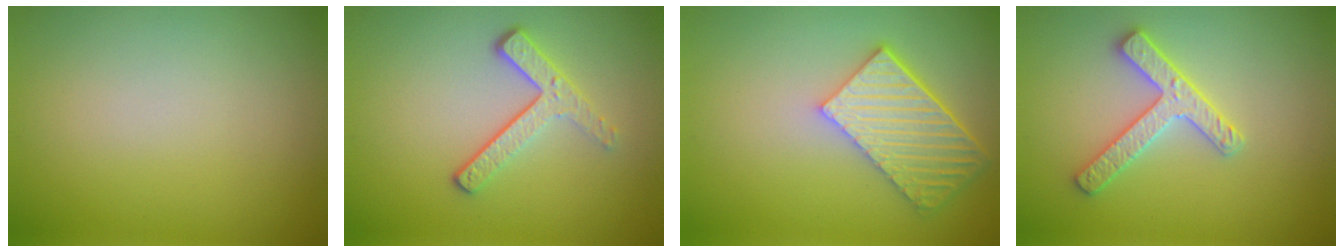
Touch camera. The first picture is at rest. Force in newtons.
{"total": 3.3, "press": 2.4, "slide": 2.3}
{"total": 5.7, "press": 4.3, "slide": 3.8}
{"total": 2.9, "press": 2.9, "slide": 0.5}